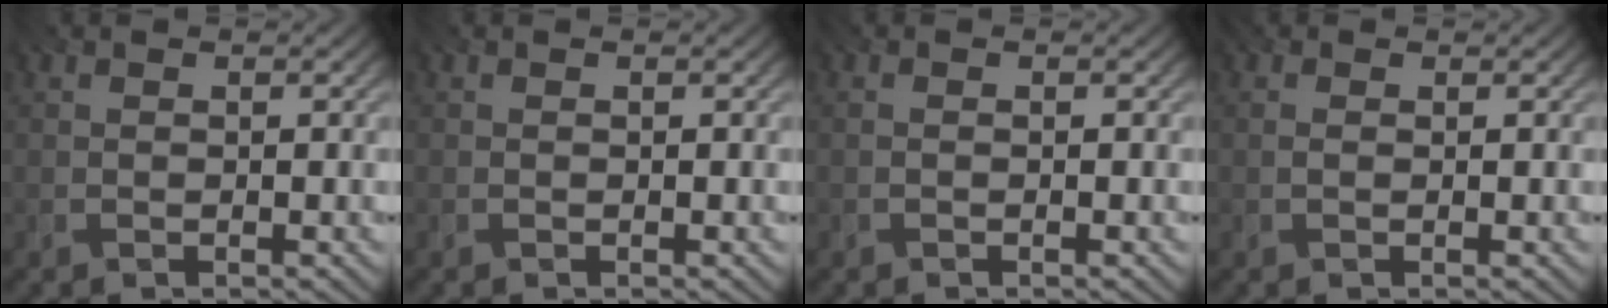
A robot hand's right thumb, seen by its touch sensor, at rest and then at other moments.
{"total": 0.0}
{"total": 0.5, "force": [0.0, 0.2, 0.5], "torque": [-0.010, 0.001, -0.004]}
{"total": 1.4, "force": [0.5, 0.9, 0.9], "torque": [-0.021, 0.003, 0.002]}